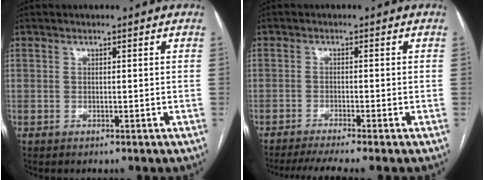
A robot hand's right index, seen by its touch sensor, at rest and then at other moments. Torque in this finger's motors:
{"motor_torque": [0.54, -0.45, 0.18, 0.05]}